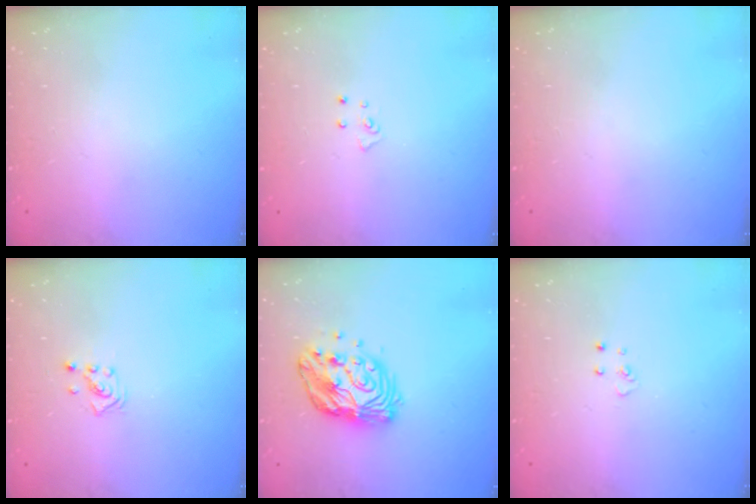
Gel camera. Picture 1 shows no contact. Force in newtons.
{"total": 4.1, "press": 4.1, "slide": 0.4}
{"total": 0.0}
{"total": 1.4, "press": 1.4, "slide": 0.1}
{"total": 13.0, "press": 13.0, "slide": 0.9}
{"total": 3.4, "press": 3.4, "slide": 0.3}